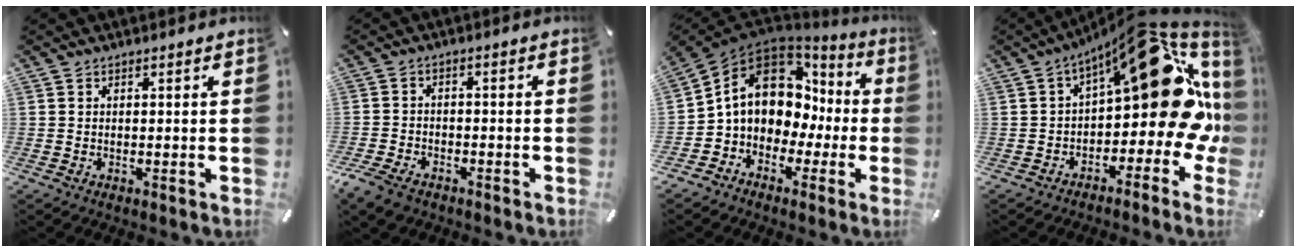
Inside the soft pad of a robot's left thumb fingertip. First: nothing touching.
{"total": 5.0, "force": [-3.6, 2.9, 2.0], "torque": [-0.055, 0.013, -0.071]}
{"total": 12.2, "force": [1.6, 10.3, 6.4], "torque": [-0.122, -0.011, 0.034]}
{"total": 24.4, "force": [7.6, 10.8, 20.5], "torque": [-0.271, -0.073, 0.128]}